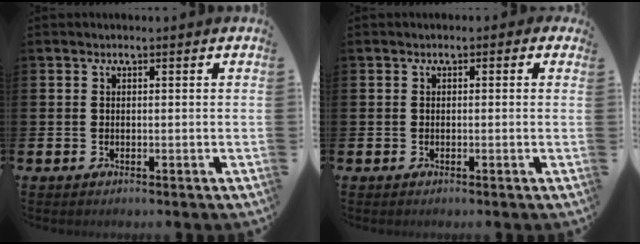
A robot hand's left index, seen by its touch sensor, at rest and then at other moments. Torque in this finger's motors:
{"motor_torque": [1.05, -1.06, 0.23, 0.00]}